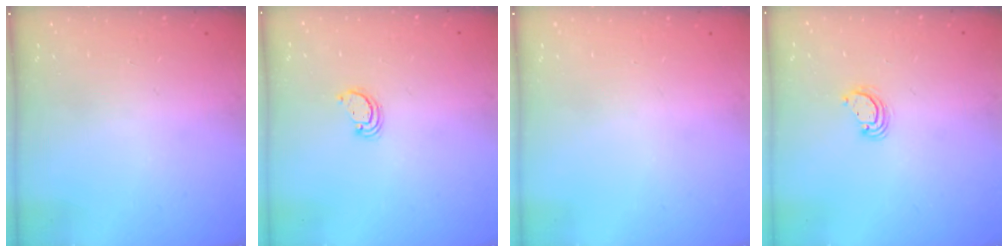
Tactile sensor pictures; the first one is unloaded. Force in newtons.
{"total": 2.6, "press": 2.6, "slide": 0.2}
{"total": 0.0}
{"total": 3.9, "press": 3.9, "slide": 0.4}